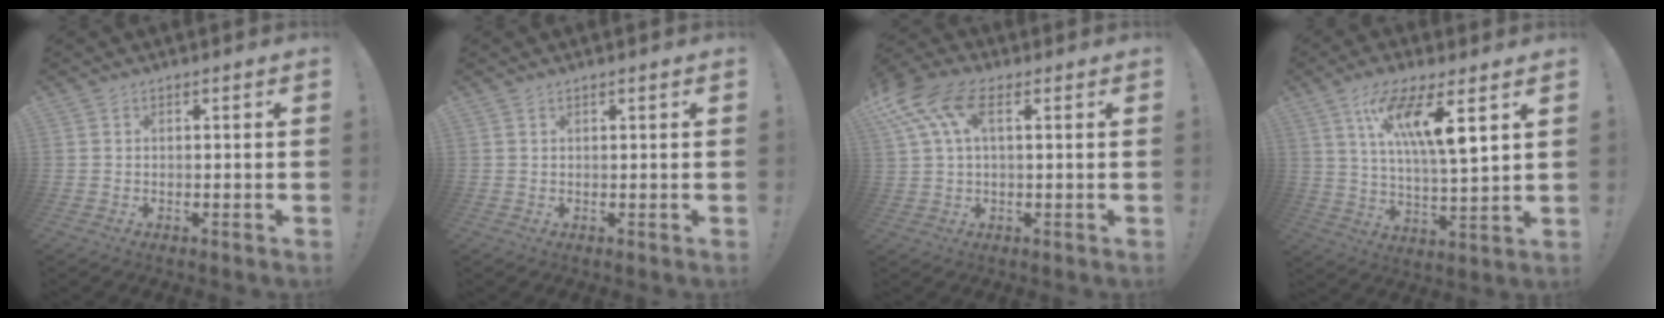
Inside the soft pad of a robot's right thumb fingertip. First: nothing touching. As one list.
[{"total": 0.6, "force": [0.5, 0.1, 0.3], "torque": [0.003, -0.003, 0.008]}, {"total": 10.0, "force": [3.4, 5.1, 7.8], "torque": [-0.173, -0.002, 0.070]}, {"total": 14.4, "force": [7.1, 2.5, 12.3], "torque": [-0.222, -0.023, 0.110]}]